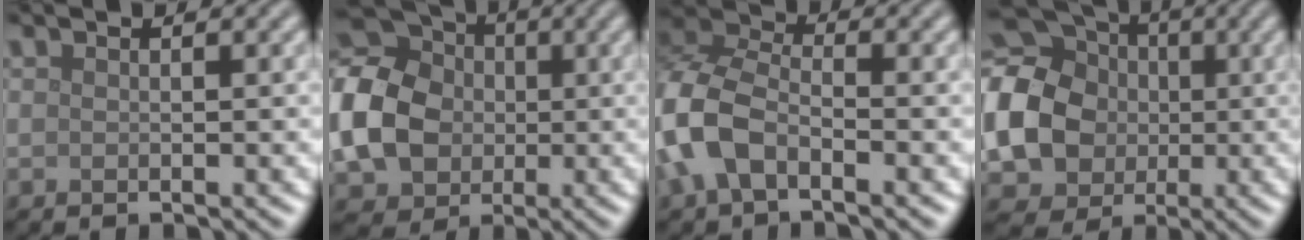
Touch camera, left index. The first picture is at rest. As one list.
[{"total": 10.5, "force": [-0.8, 8.6, 6.0], "torque": [-0.149, -0.003, -0.025]}, {"total": 7.5, "force": [-2.6, 4.6, 5.3], "torque": [-0.133, 0.008, -0.069]}, {"total": 18.4, "force": [0.1, 16.4, 8.3], "torque": [-0.217, 0.011, -0.047]}]